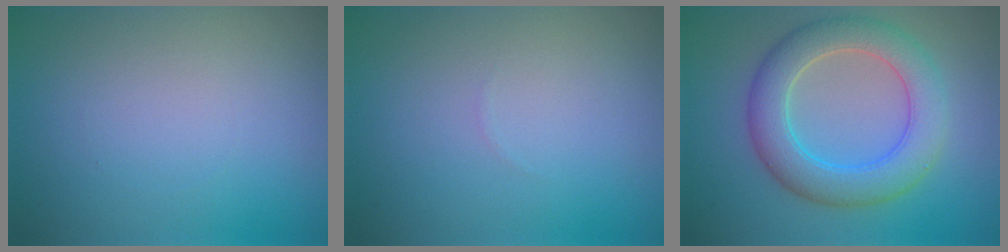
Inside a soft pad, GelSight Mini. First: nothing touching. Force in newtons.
{"total": 0.0}
{"total": 6.2, "press": 6.1, "slide": 0.5}